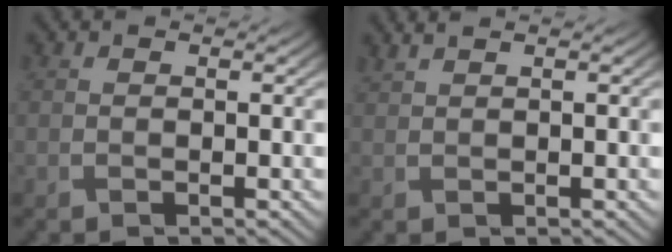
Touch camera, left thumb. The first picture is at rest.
{"total": 1.1, "force": [1.0, 0.1, 0.5], "torque": [-0.019, 0.005, 0.021]}